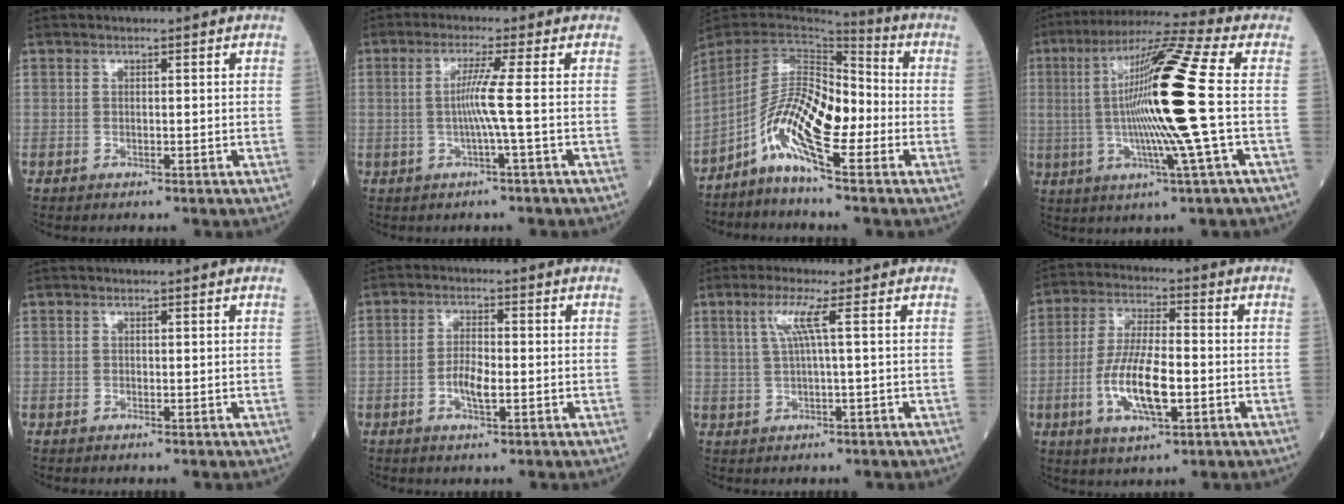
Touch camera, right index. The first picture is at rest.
{"total": 4.5, "force": [-0.5, -1.5, 4.2], "torque": [-0.089, -0.001, -0.007]}
{"total": 10.9, "force": [-4.2, 2.6, 9.7], "torque": [-0.198, 0.013, -0.085]}
{"total": 18.8, "force": [0.3, -1.2, 18.7], "torque": [-0.359, 0.004, -0.009]}
{"total": 0.0}
{"total": 3.9, "force": [-1.1, 1.0, 3.6], "torque": [-0.076, 0.001, -0.020]}
{"total": 3.8, "force": [1.1, -0.8, 3.6], "torque": [-0.084, 0.006, 0.024]}
{"total": 10.8, "force": [-2.8, 2.9, 10.0], "torque": [-0.208, -0.005, -0.049]}